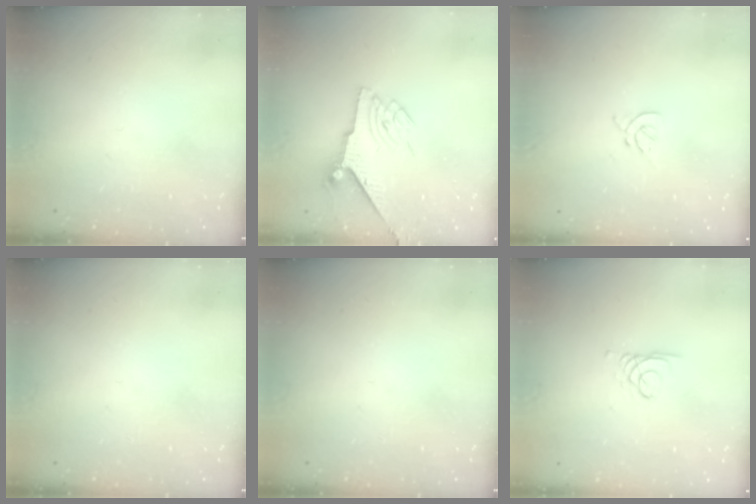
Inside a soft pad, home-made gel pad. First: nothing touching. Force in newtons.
{"total": 7.0, "press": 6.9, "slide": 1.1}
{"total": 2.0, "press": 1.9, "slide": 0.5}
{"total": 0.0}
{"total": 0.0}
{"total": 1.4, "press": 1.3, "slide": 0.1}